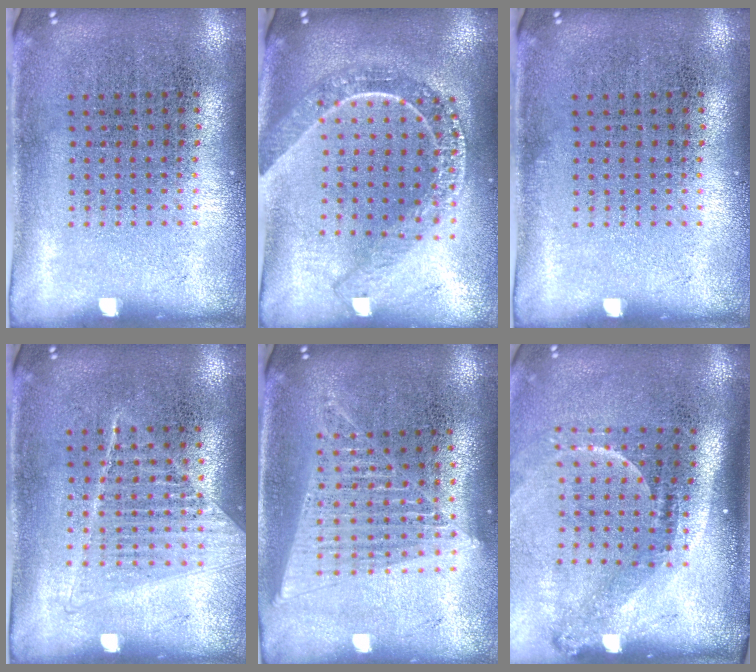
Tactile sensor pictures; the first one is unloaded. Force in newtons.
{"total": 2.3, "press": 1.9, "slide": 1.2}
{"total": 0.0}
{"total": 1.1, "press": 1.0, "slide": 0.3}
{"total": 1.6, "press": 1.5, "slide": 0.6}
{"total": 2.2, "press": 1.5, "slide": 1.6}